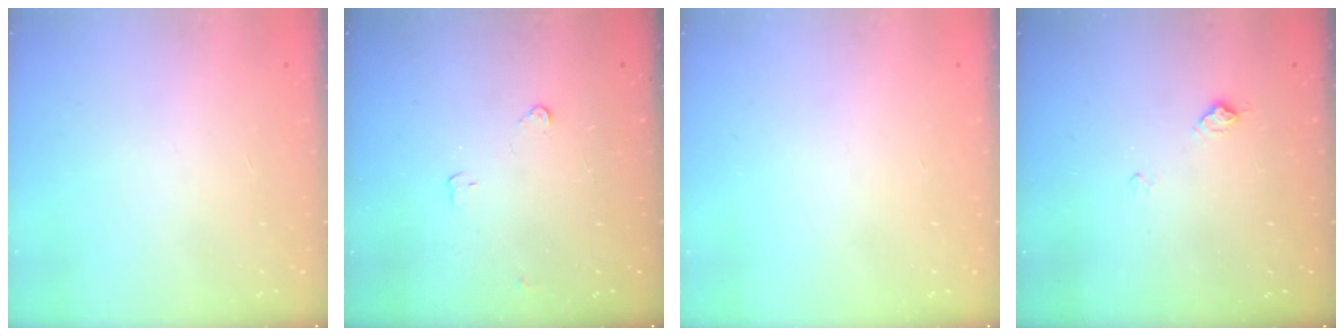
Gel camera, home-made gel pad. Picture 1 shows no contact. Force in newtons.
{"total": 3.3, "press": 3.3, "slide": 0.5}
{"total": 0.0}
{"total": 6.7, "press": 6.7, "slide": 0.8}